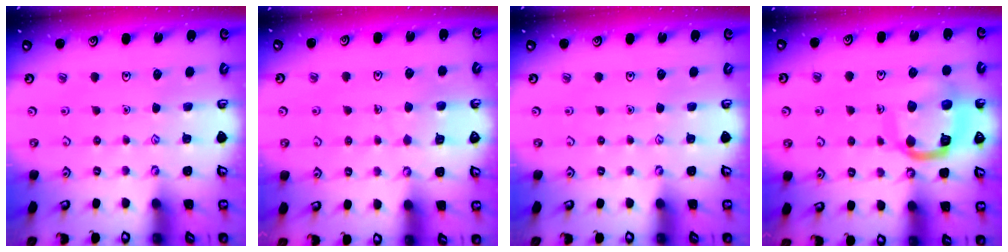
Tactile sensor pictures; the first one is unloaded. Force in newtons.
{"total": 5.1, "press": 5.1, "slide": 0.3}
{"total": 0.0}
{"total": 12.5, "press": 12.5, "slide": 1.1}